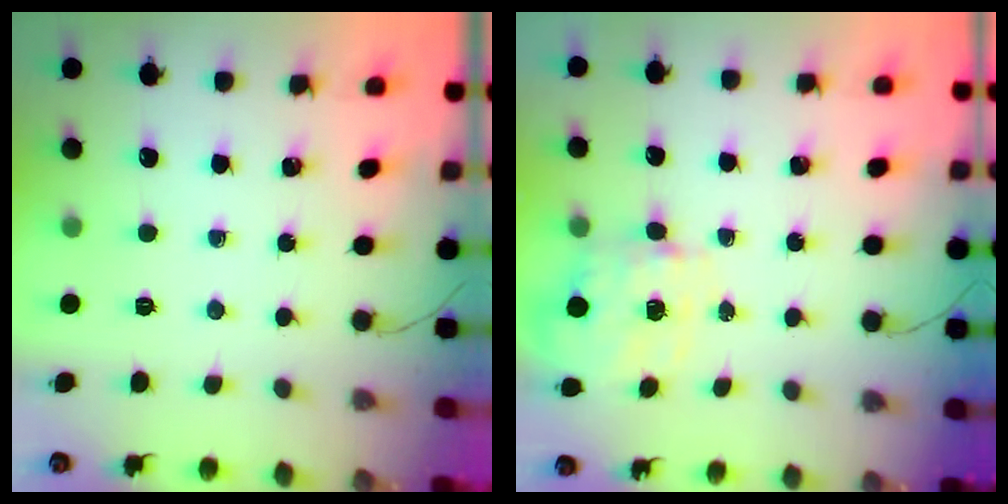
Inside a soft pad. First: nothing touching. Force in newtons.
{"total": 3.5, "press": 3.4, "slide": 1.0}